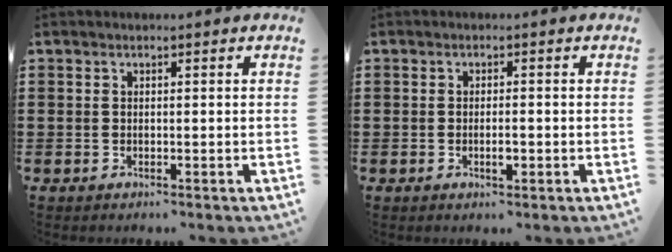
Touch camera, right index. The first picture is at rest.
{"total": 2.1, "force": [-0.7, 0.6, 1.9], "torque": [-0.034, 0.000, -0.012]}